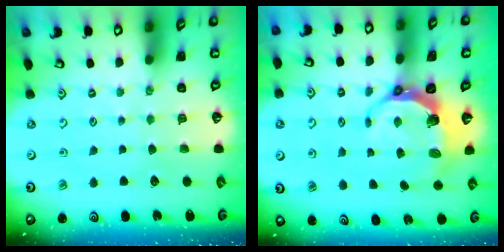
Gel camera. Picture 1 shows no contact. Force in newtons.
{"total": 7.6, "press": 6.1, "slide": 4.5}